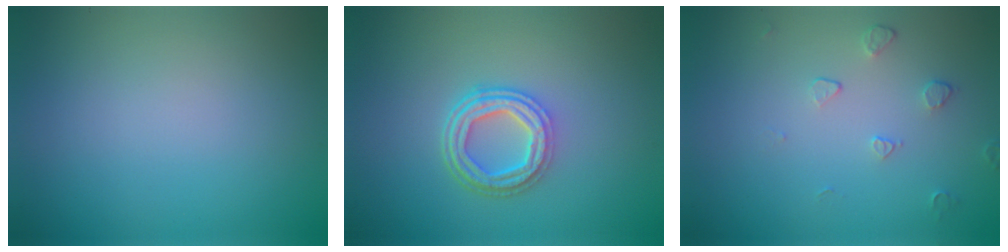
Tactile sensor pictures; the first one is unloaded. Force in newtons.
{"total": 4.2, "press": 3.1, "slide": 2.8}
{"total": 1.1, "press": 0.7, "slide": 0.9}